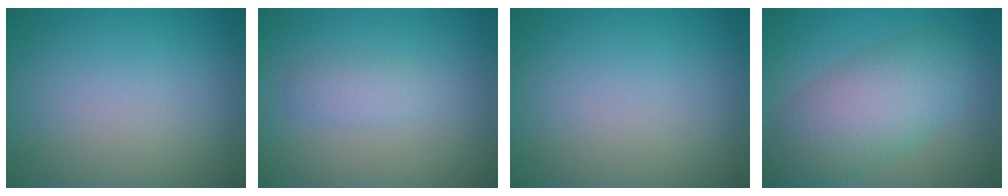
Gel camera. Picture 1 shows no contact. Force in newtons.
{"total": 1.7, "press": 1.7, "slide": 0.1}
{"total": 0.0}
{"total": 7.0, "press": 7.0, "slide": 0.3}